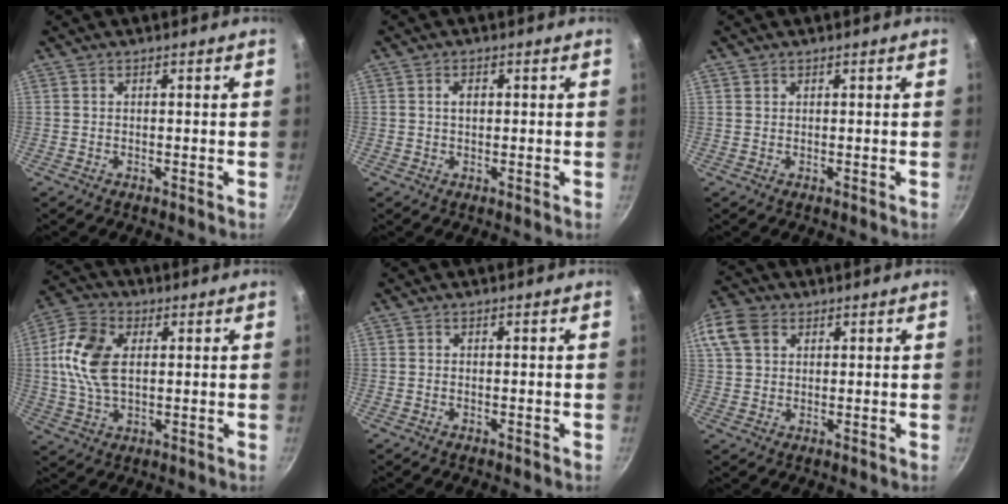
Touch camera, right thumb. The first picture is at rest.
{"total": 1.9, "force": [0.3, 1.3, 1.4], "torque": [-0.015, 0.004, 0.006]}
{"total": 0.6, "force": [0.3, 0.5, 0.1], "torque": [0.005, 0.002, 0.004]}
{"total": 12.0, "force": [1.8, 7.4, 9.3], "torque": [-0.172, 0.009, 0.027]}
{"total": 0.0}
{"total": 9.3, "force": [3.8, 6.8, 5.2], "torque": [-0.103, 0.012, 0.065]}